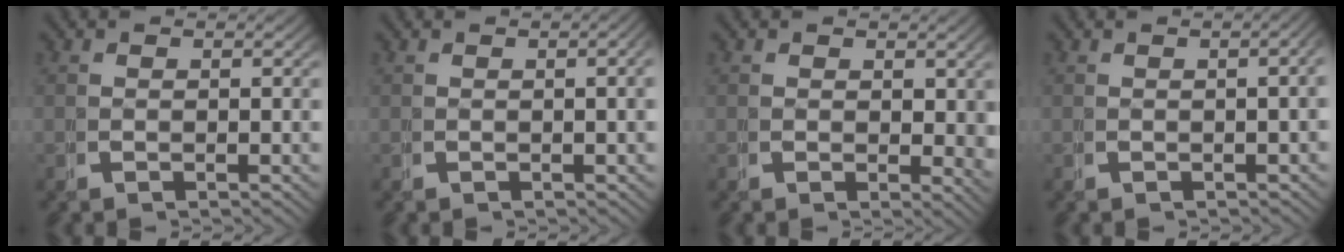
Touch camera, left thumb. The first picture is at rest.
{"total": 1.5, "force": [0.0, 0.3, 1.5], "torque": [-0.022, 0.004, 0.001]}
{"total": 2.0, "force": [0.8, 1.2, 1.3], "torque": [-0.010, -0.009, 0.015]}
{"total": 2.3, "force": [-0.4, 0.7, 2.2], "torque": [-0.028, 0.009, -0.006]}